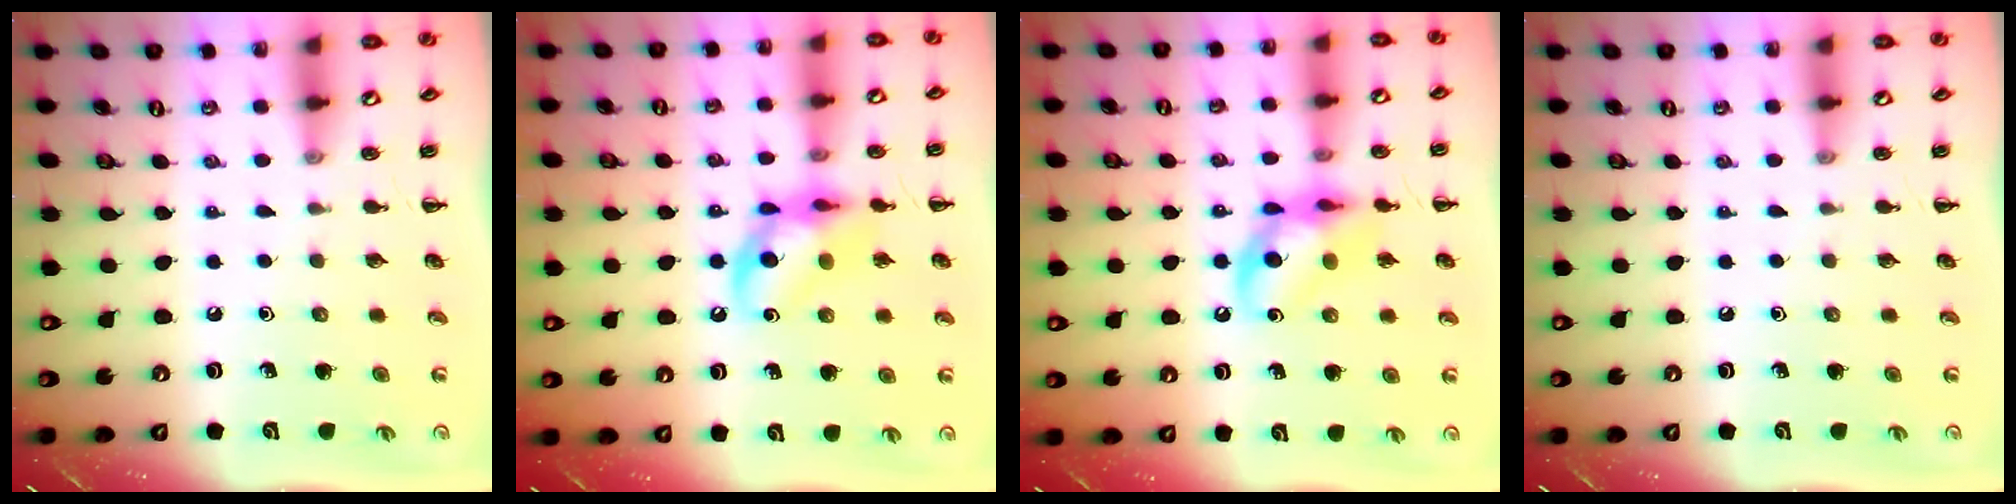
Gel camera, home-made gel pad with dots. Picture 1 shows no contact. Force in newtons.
{"total": 13.0, "press": 12.7, "slide": 2.8}
{"total": 13.0, "press": 12.7, "slide": 2.8}
{"total": 0.0}